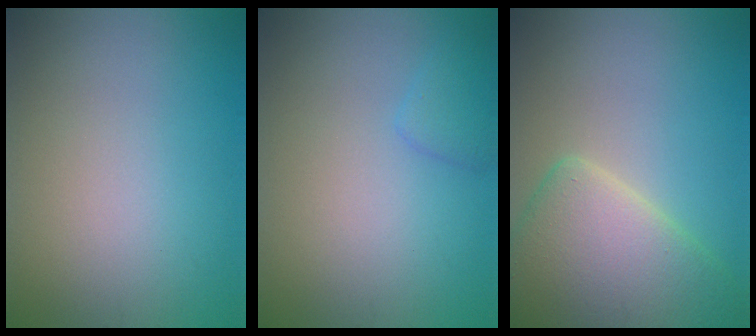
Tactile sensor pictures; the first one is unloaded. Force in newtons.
{"total": 1.4, "press": 1.4, "slide": 0.1}
{"total": 7.4, "press": 7.4, "slide": 0.4}